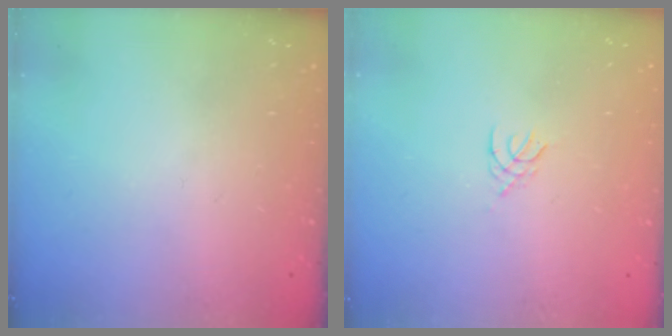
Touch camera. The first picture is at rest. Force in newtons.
{"total": 2.1, "press": 2.0, "slide": 0.5}